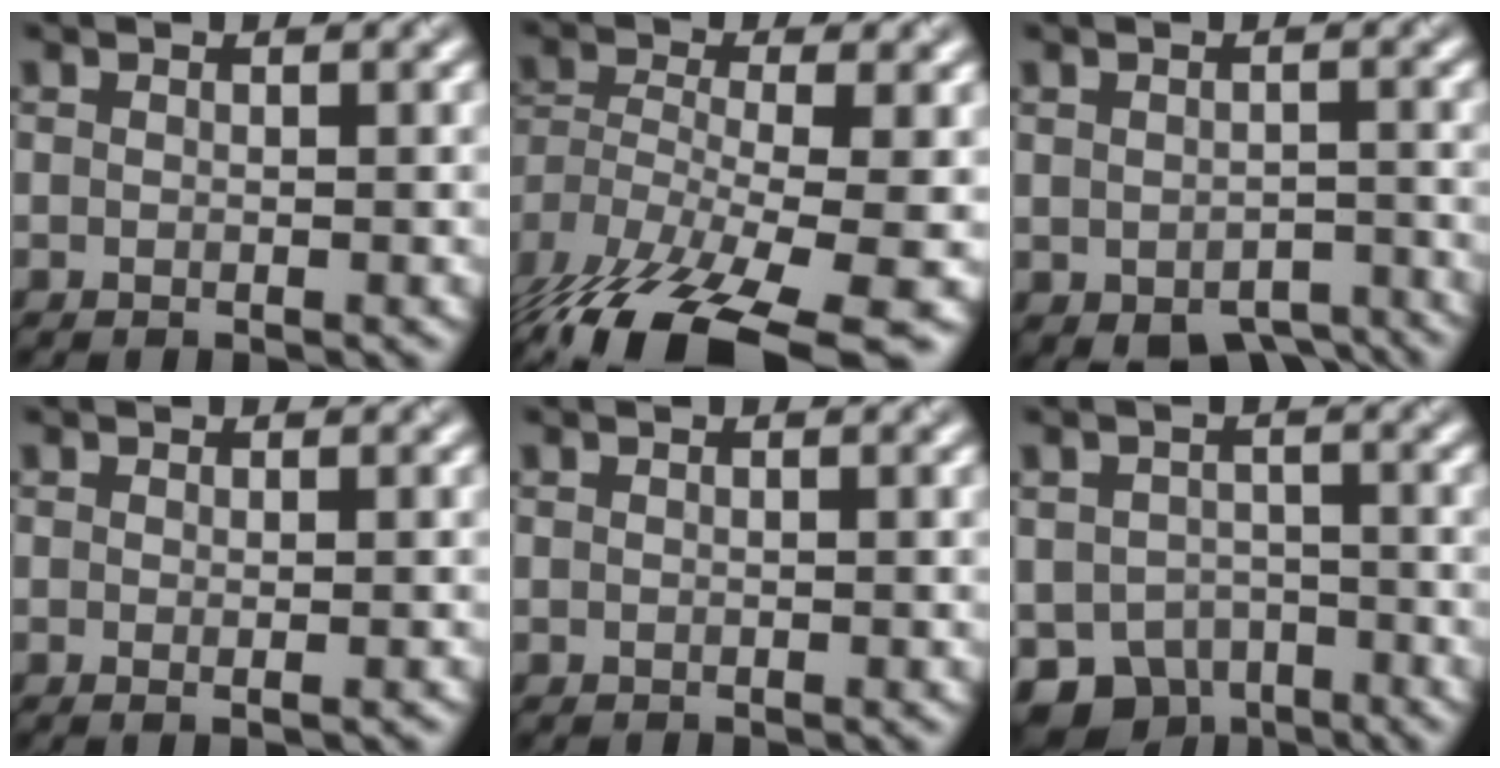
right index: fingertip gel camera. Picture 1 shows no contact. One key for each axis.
{"total": 14.4, "fx": -9.3, "fy": 4.7, "fz": 9.9, "tx": -0.220, "ty": -0.035, "tz": -0.138}
{"total": 4.2, "fx": -2.8, "fy": 2.2, "fz": 2.2, "tx": -0.026, "ty": -0.016, "tz": -0.035}
{"total": 1.0, "fx": -0.1, "fy": 0.2, "fz": 1.0, "tx": -0.012, "ty": -0.003, "tz": -0.003}
{"total": 0.0}
{"total": 5.7, "fx": -3.4, "fy": 3.9, "fz": 2.3, "tx": -0.035, "ty": -0.018, "tz": -0.056}